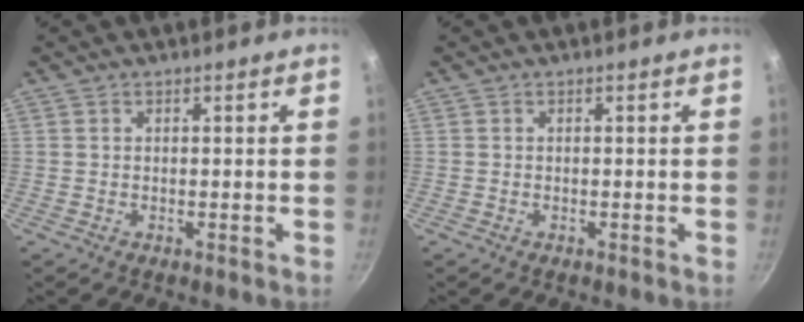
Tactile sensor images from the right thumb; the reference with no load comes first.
{"total": 0.0}